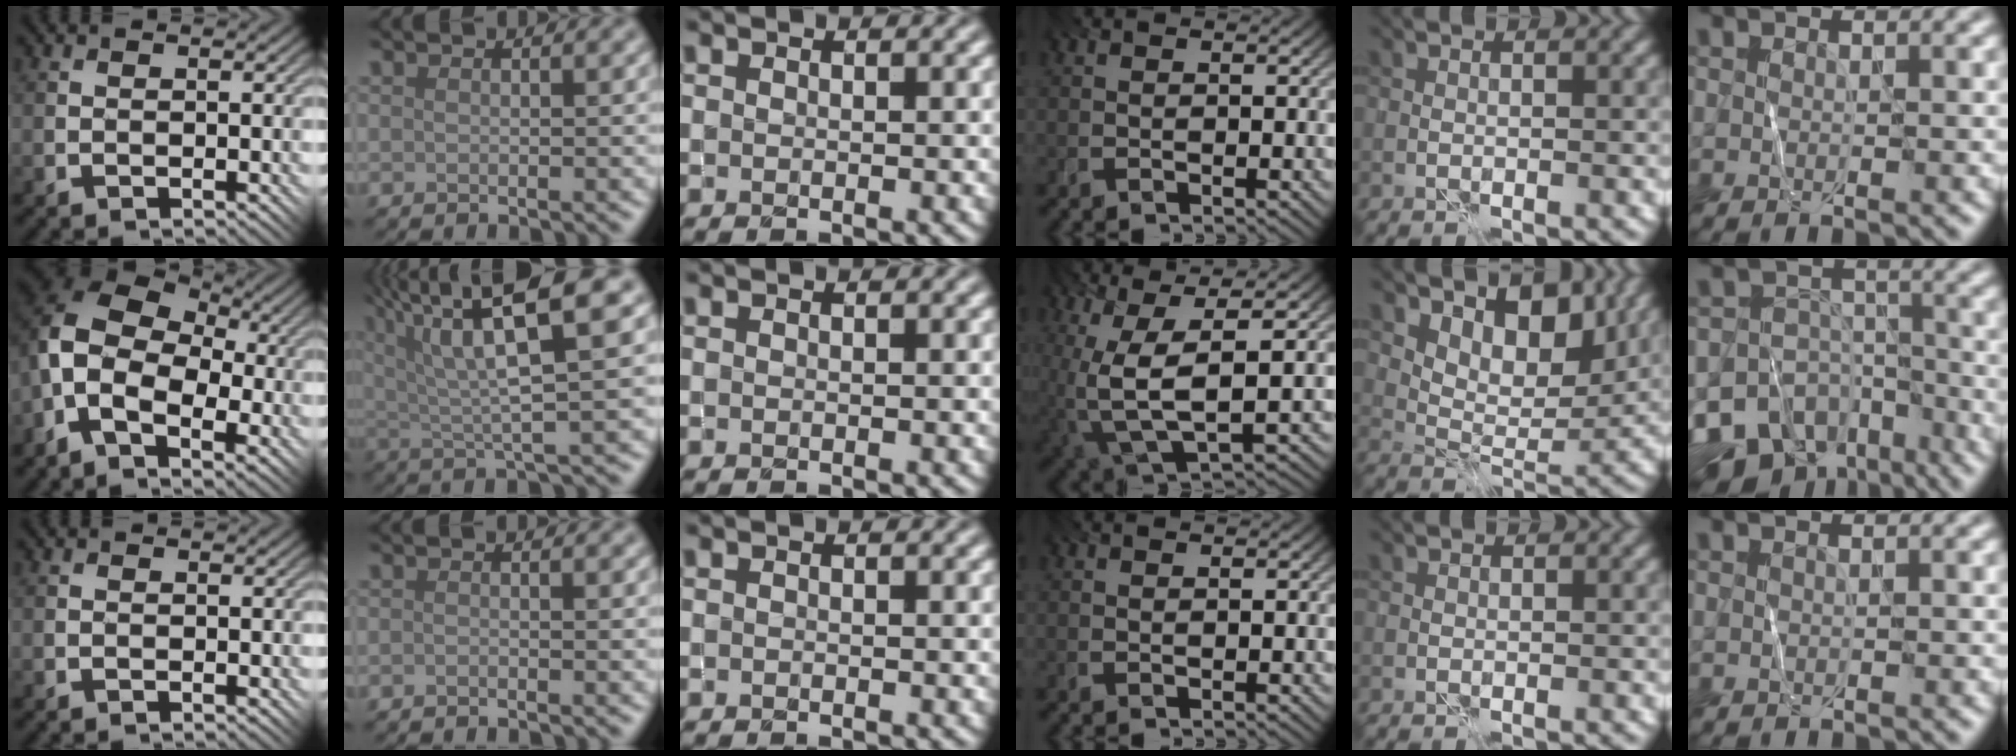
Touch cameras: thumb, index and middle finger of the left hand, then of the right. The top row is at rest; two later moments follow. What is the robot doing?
{"motion": "fold", "object": "shorts"}